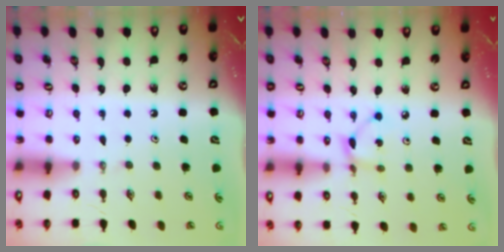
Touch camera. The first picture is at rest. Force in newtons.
{"total": 2.8, "press": 2.8, "slide": 0.1}